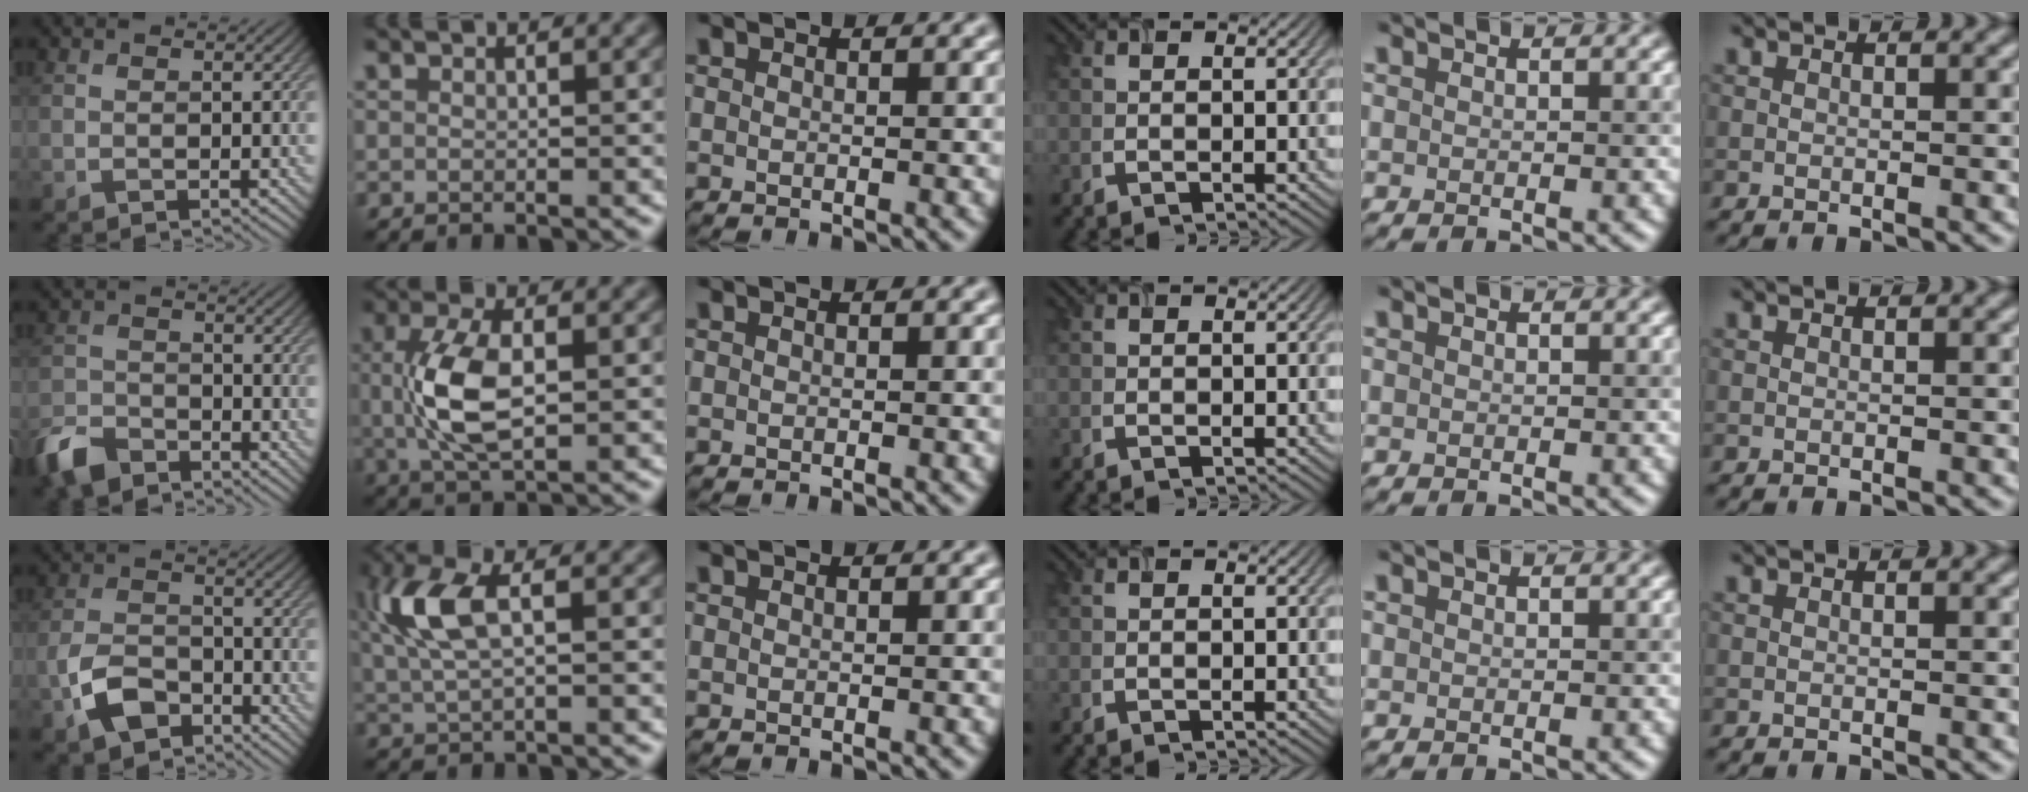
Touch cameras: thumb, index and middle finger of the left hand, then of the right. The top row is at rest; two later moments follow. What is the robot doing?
{"motion": "insert", "object": "airpods case & airpods"}